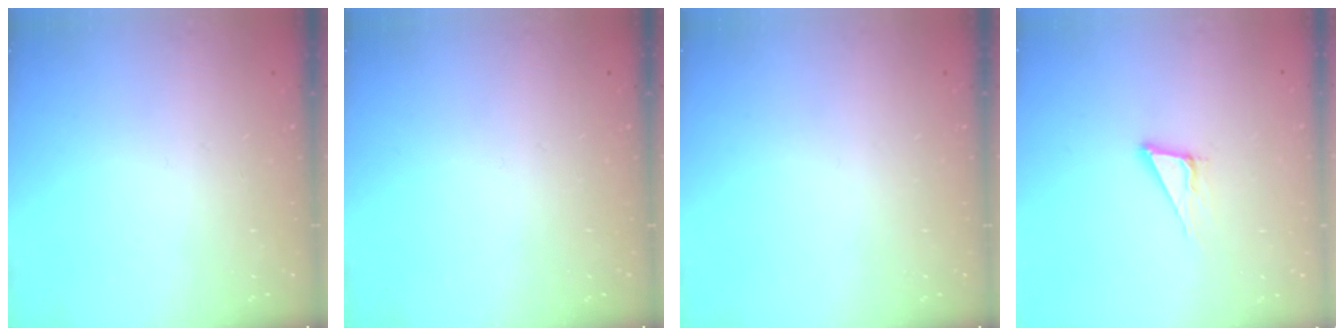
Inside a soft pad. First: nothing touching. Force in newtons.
{"total": 0.0}
{"total": 0.0}
{"total": 6.8, "press": 6.2, "slide": 2.8}